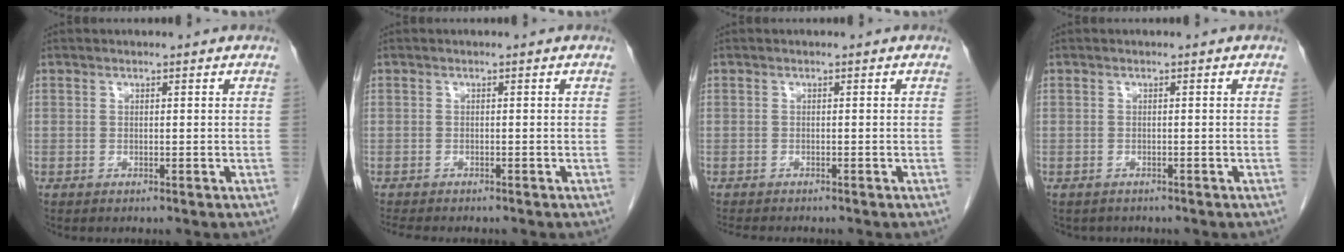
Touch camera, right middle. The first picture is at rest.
{"total": 4.6, "force": [-4.0, 1.0, 2.1], "torque": [-0.036, -0.013, -0.058]}
{"total": 3.9, "force": [-3.5, 0.6, 1.6], "torque": [-0.027, -0.011, -0.052]}
{"total": 1.9, "force": [-1.6, 1.0, 0.2], "torque": [-0.010, -0.001, -0.022]}